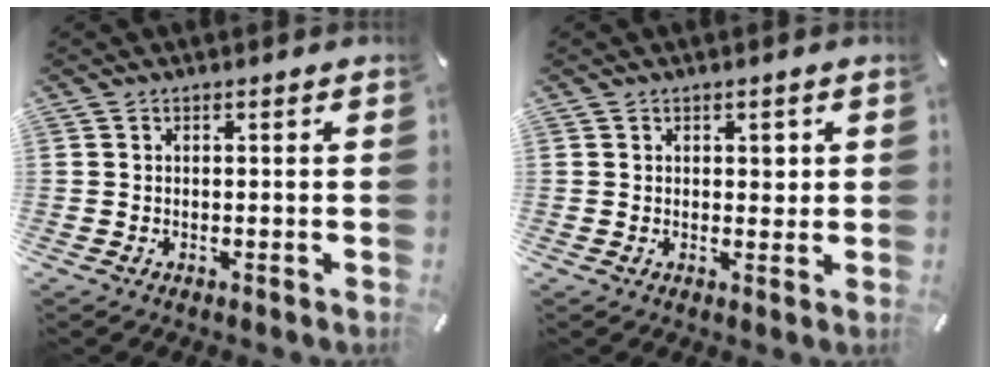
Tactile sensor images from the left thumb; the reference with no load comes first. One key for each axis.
{"total": 2.3, "fx": 0.7, "fy": 1.7, "fz": 1.3, "tx": -0.004, "ty": -0.005, "tz": 0.006}